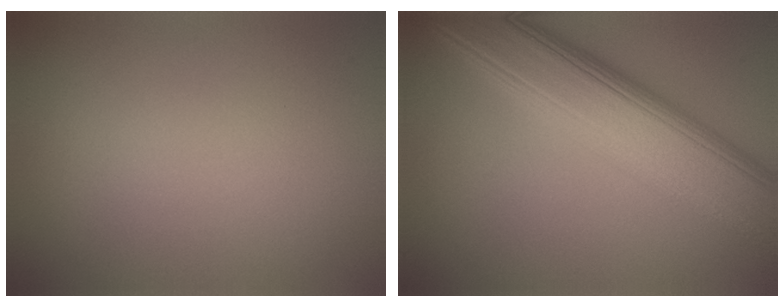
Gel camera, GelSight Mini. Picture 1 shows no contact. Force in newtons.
{"total": 10.1, "press": 10.1, "slide": 0.2}